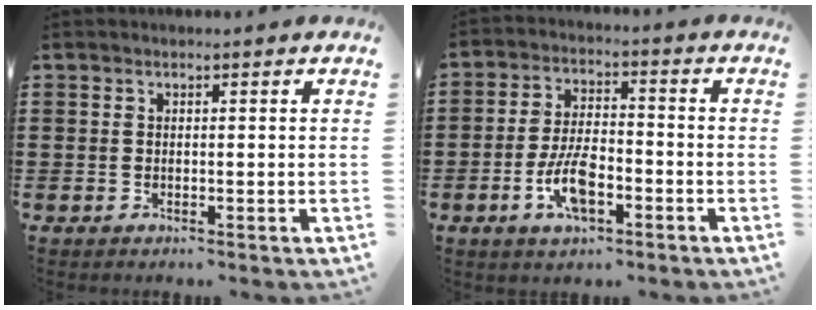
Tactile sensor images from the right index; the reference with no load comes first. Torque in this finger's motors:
{"motor_torque": [2.14, 0.00, 0.49, 0.12]}